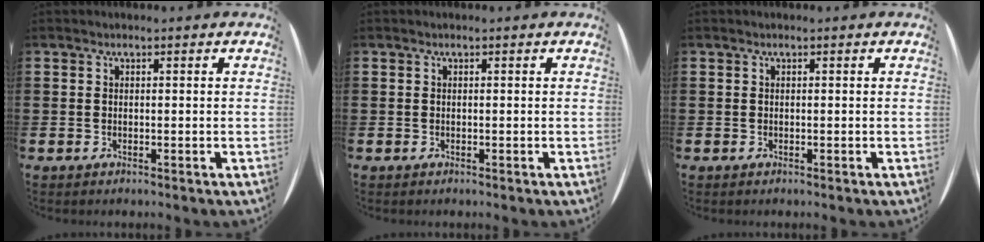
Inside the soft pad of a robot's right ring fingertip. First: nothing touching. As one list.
[{"total": 0.0}, {"total": 0.0}]